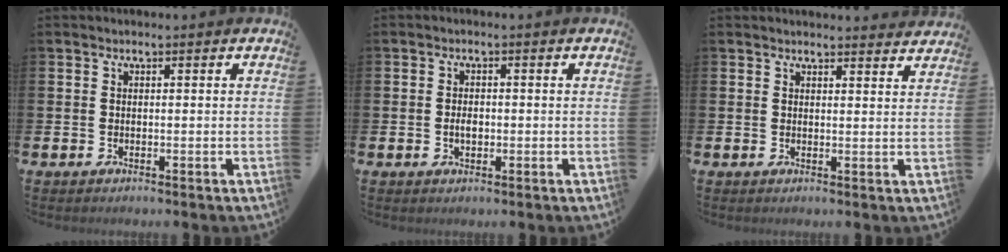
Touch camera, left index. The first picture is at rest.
{"total": 1.9, "force": [-0.2, 1.2, 1.5], "torque": [-0.019, 0.002, -0.008]}
{"total": 2.4, "force": [2.4, 0.2, 0.0], "torque": [0.010, -0.018, 0.041]}